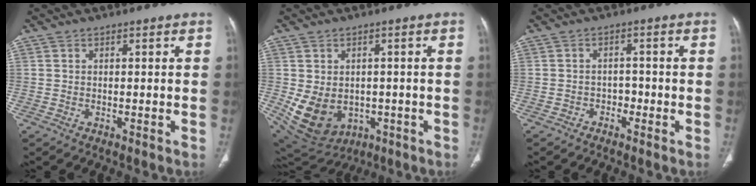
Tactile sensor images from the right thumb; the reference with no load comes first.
{"total": 12.5, "force": [-2.9, 9.8, 7.3], "torque": [-0.122, 0.006, -0.016]}
{"total": 2.2, "force": [-1.4, 1.6, 0.5], "torque": [-0.002, 0.015, -0.026]}